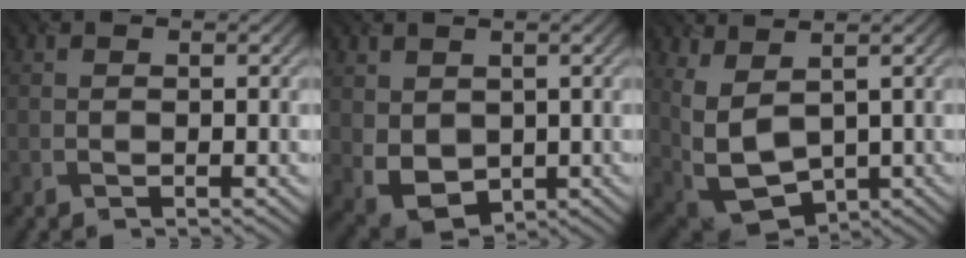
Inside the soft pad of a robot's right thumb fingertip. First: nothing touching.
{"total": 5.0, "force": [0.8, 3.8, 3.1], "torque": [-0.089, -0.015, 0.023]}
{"total": 8.6, "force": [2.1, 4.8, 6.8], "torque": [-0.184, -0.015, 0.056]}